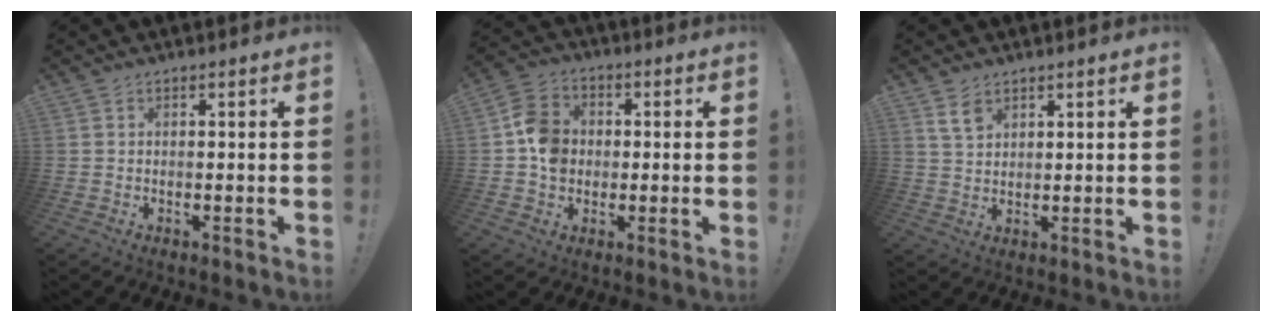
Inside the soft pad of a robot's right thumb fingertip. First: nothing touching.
{"total": 11.2, "force": [-1.1, 9.2, 6.2], "torque": [-0.089, 0.023, -0.016]}
{"total": 4.8, "force": [3.1, 2.8, 2.4], "torque": [-0.031, -0.017, 0.056]}